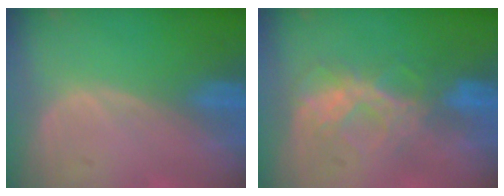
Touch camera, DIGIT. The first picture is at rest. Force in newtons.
{"total": 6.5, "press": 6.5, "slide": 0.4}